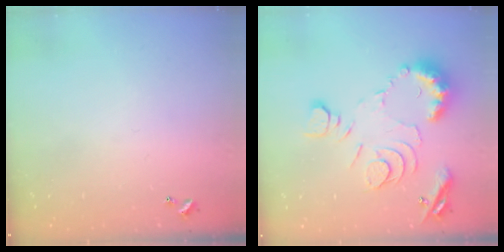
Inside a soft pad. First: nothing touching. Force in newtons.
{"total": 11.6, "press": 11.5, "slide": 1.2}